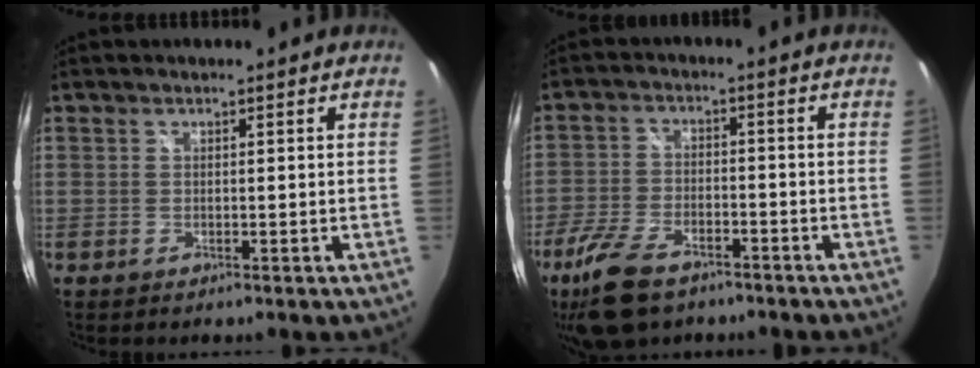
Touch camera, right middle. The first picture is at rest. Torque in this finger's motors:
{"motor_torque": [1.07, -1.06, 0.16, 0.12]}